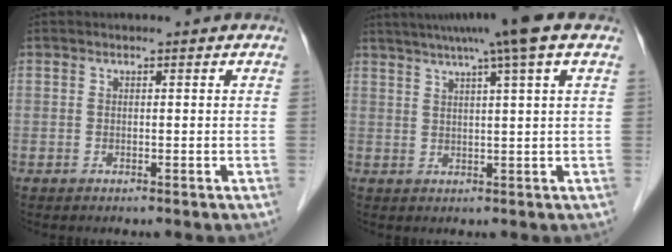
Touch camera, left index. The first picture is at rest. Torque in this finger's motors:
{"motor_torque": [1.06, -1.08, 0.70, 0.18]}